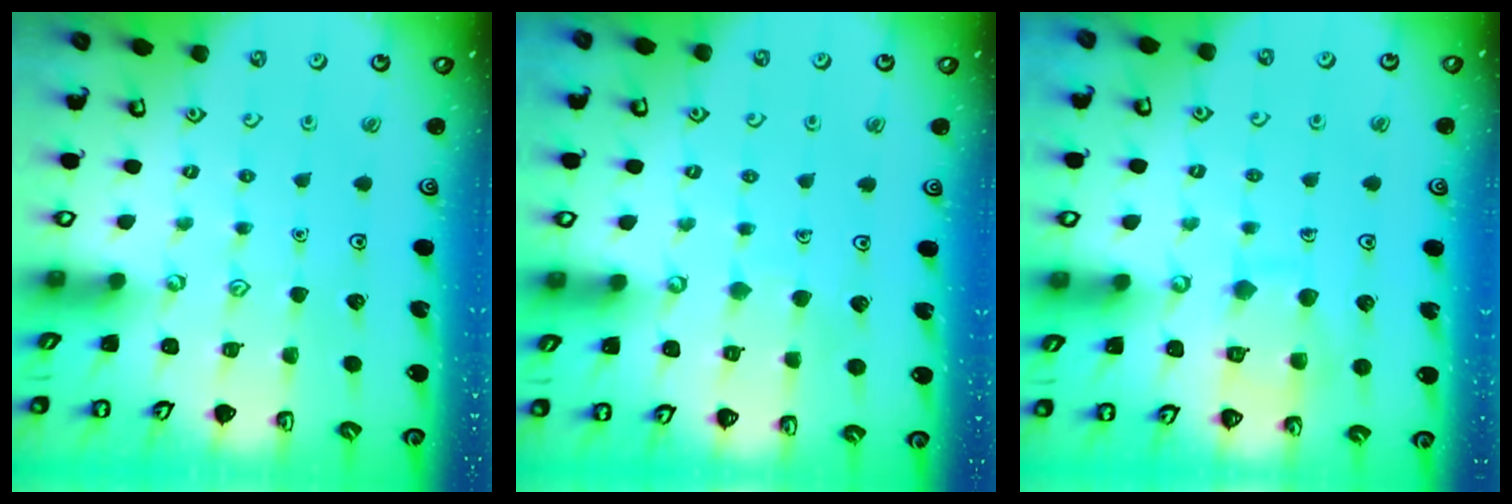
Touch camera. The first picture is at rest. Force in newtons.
{"total": 3.5, "press": 3.5, "slide": 0.3}
{"total": 9.9, "press": 9.8, "slide": 0.9}